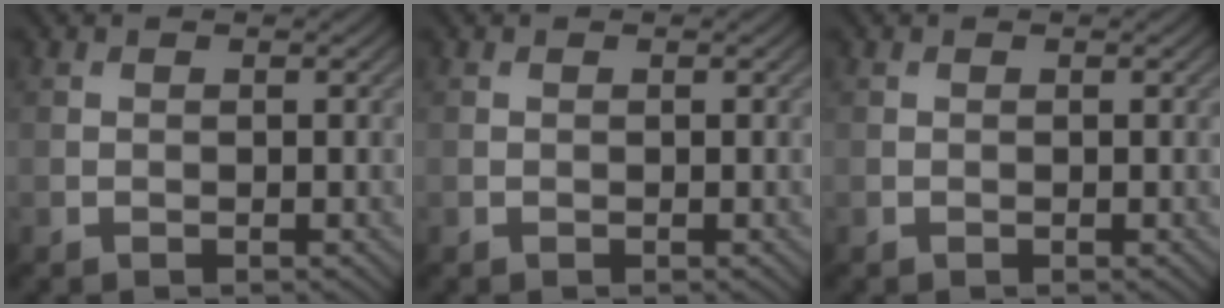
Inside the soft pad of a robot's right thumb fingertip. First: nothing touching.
{"total": 0.0}
{"total": 0.0}